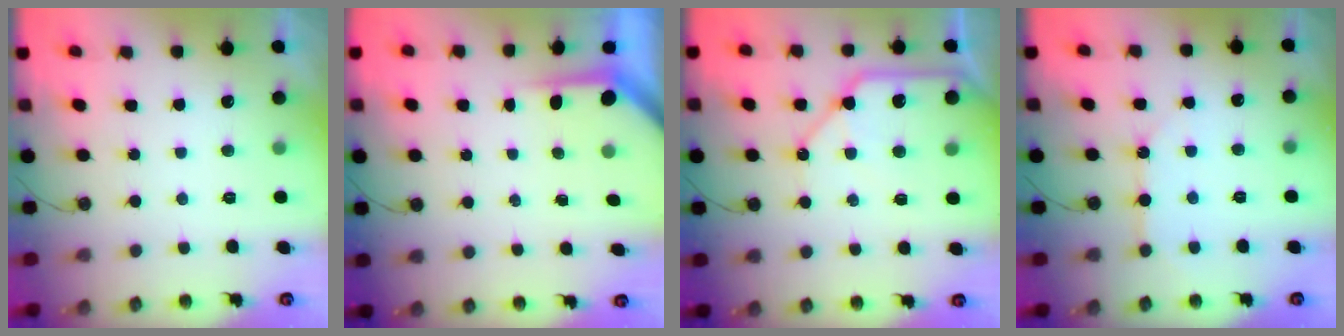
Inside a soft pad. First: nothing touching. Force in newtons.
{"total": 3.6, "press": 3.6, "slide": 0.3}
{"total": 11.2, "press": 11.1, "slide": 1.5}
{"total": 6.8, "press": 6.8, "slide": 0.6}